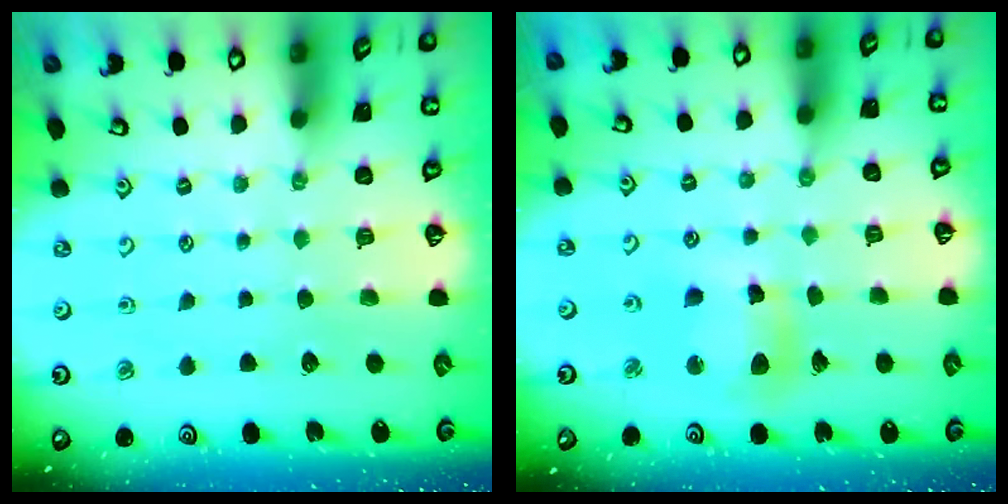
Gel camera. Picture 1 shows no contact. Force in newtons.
{"total": 11.1, "press": 11.0, "slide": 1.5}